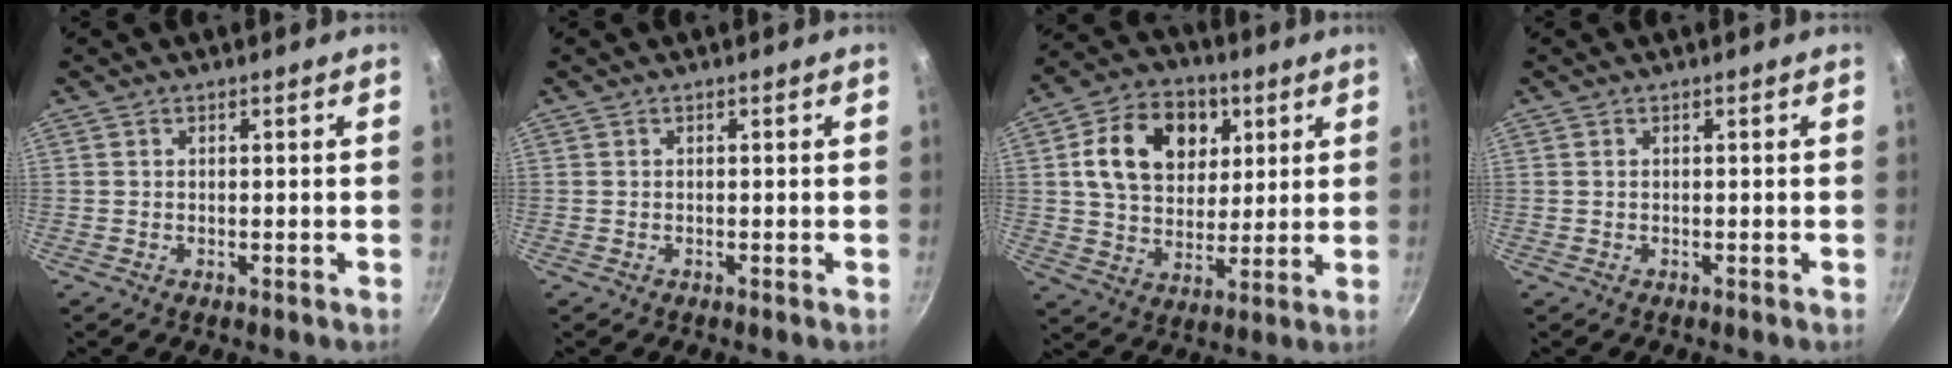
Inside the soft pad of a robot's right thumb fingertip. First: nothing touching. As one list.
[{"total": 0.0}, {"total": 16.5, "force": [5.0, 12.3, 9.9], "torque": [-0.138, -0.001, 0.078]}, {"total": 0.0}]